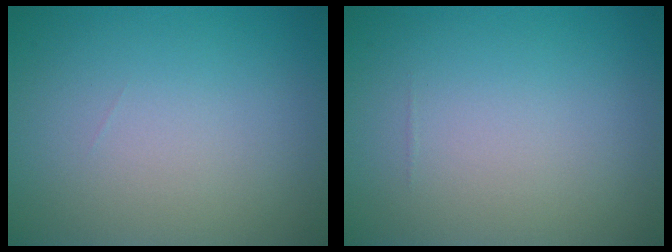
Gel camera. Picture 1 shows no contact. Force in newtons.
{"total": 0.0}